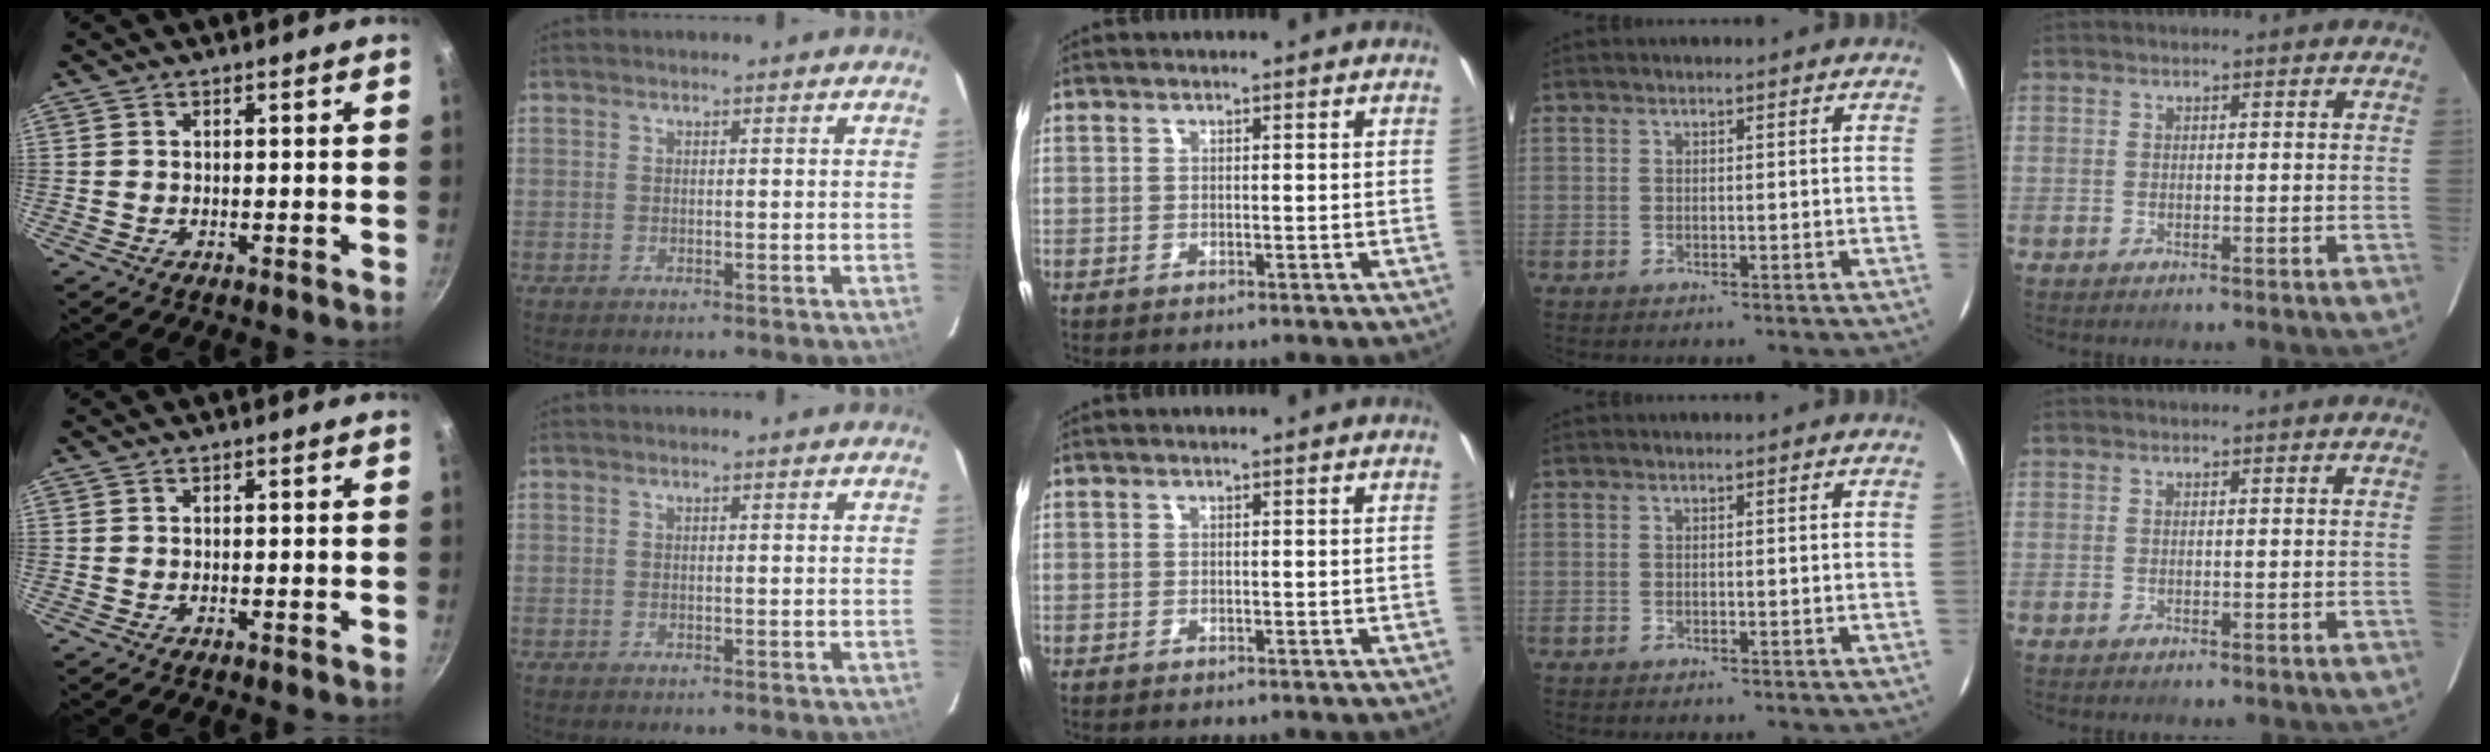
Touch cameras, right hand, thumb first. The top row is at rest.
{}